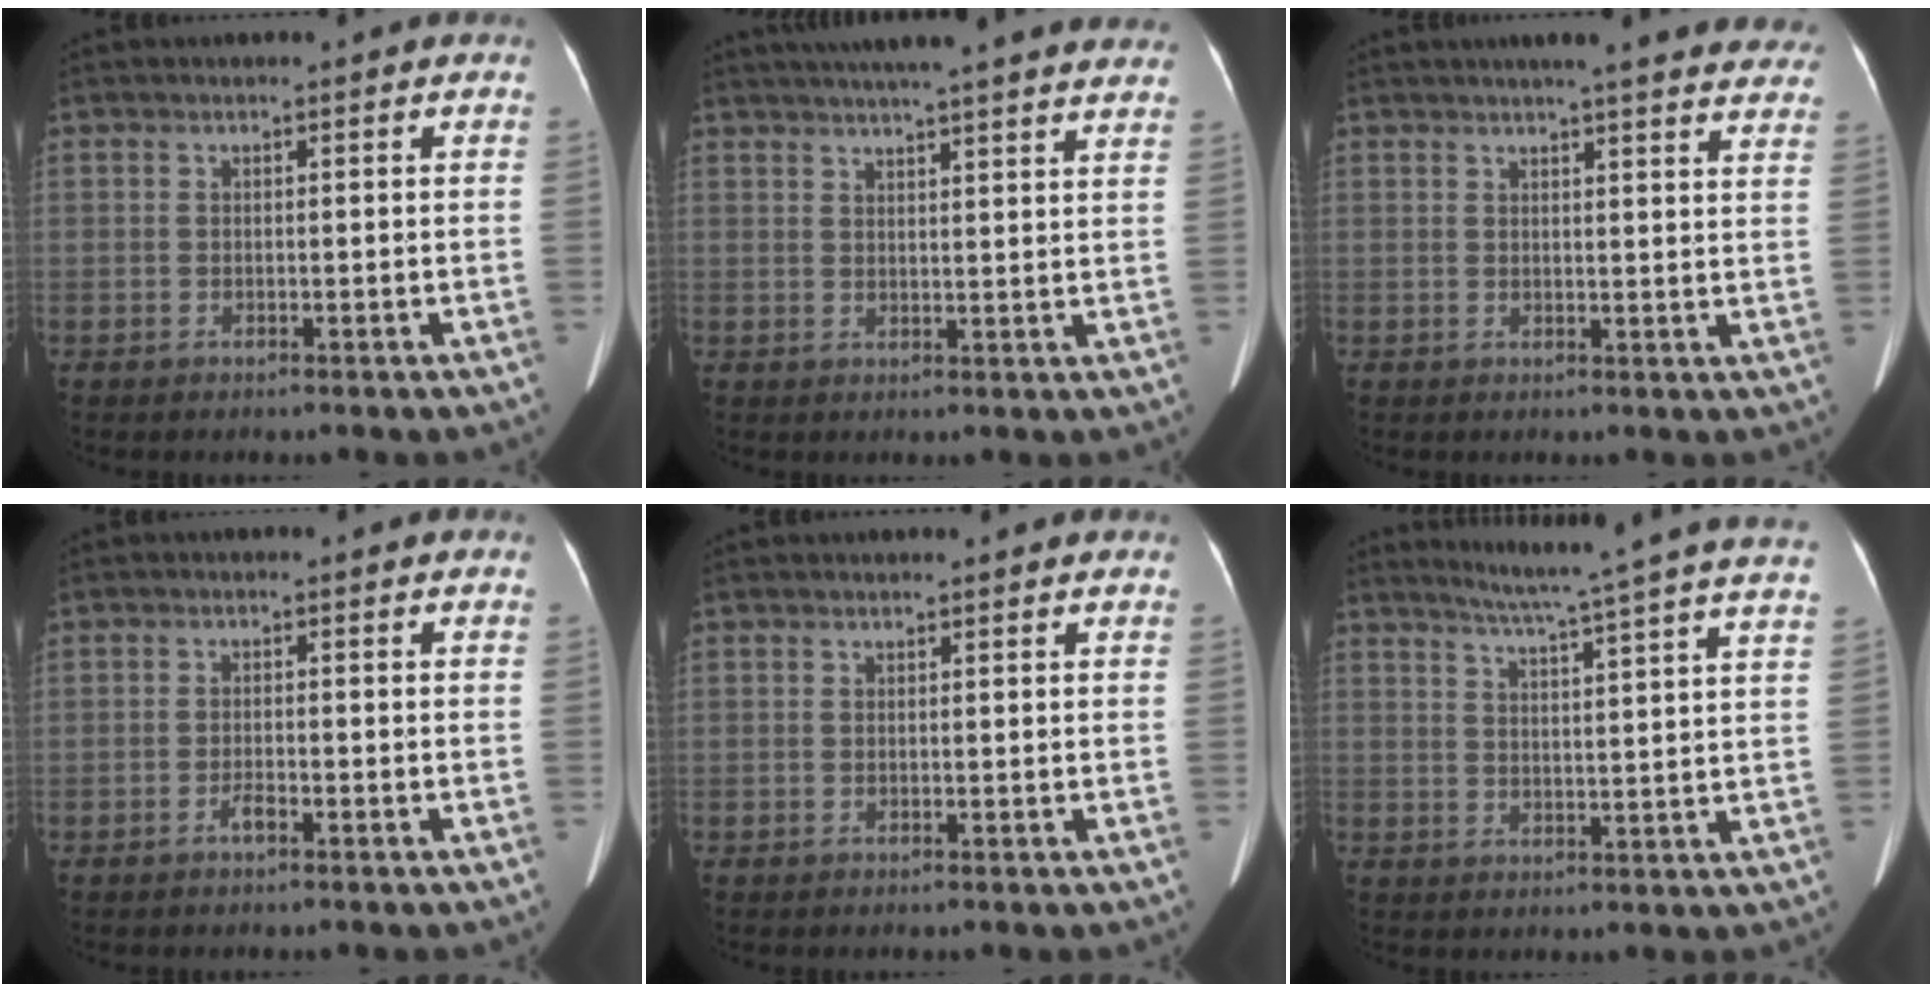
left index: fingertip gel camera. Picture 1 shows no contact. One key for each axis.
{"total": 23.3, "fx": 20.6, "fy": 1.5, "fz": 10.7, "tx": -0.167, "ty": 0.011, "tz": 0.255}
{"total": 18.5, "fx": 16.5, "fy": 2.3, "fz": 8.1, "tx": -0.097, "ty": -0.011, "tz": 0.181}
{"total": 1.5, "fx": -1.1, "fy": 0.3, "fz": 0.9, "tx": -0.021, "ty": -0.001, "tz": -0.018}
{"total": 1.0, "fx": 1.0, "fy": 0.1, "fz": 0.3, "tx": -0.009, "ty": 0.007, "tz": 0.010}
{"total": 19.0, "fx": 16.7, "fy": -2.1, "fz": 8.8, "tx": -0.144, "ty": -0.044, "tz": 0.207}